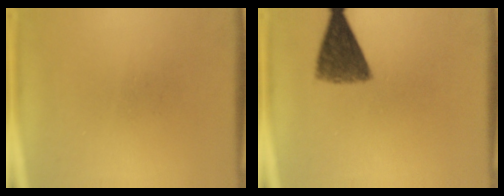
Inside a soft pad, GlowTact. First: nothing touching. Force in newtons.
{"total": 7.8}